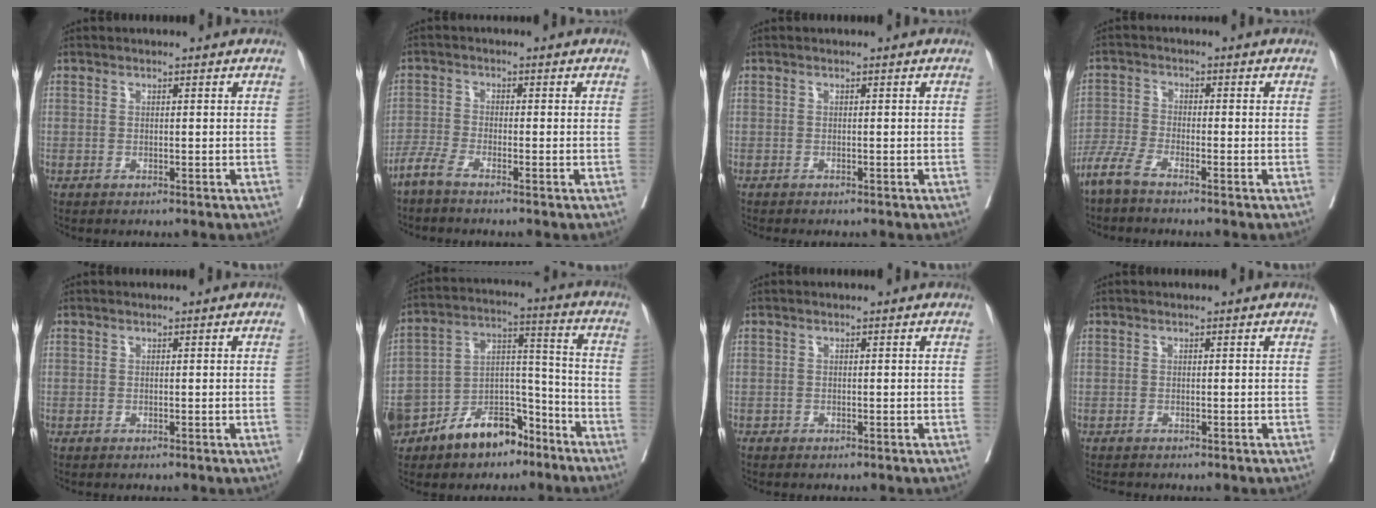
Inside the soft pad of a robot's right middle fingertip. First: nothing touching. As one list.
[{"total": 2.7, "force": [-2.3, -0.1, 1.4], "torque": [-0.038, -0.005, -0.054]}, {"total": 1.5, "force": [-1.3, 0.2, 0.6], "torque": [-0.005, 0.000, -0.017]}, {"total": 3.8, "force": [-3.2, 0.2, 1.9], "torque": [-0.050, -0.008, -0.073]}, {"total": 0.0}, {"total": 19.4, "force": [-12.4, 11.0, 10.1], "torque": [-0.226, 0.029, -0.206]}, {"total": 0.0}, {"total": 0.8, "force": [-0.8, 0.1, 0.1], "torque": [-0.004, -0.002, -0.013]}]